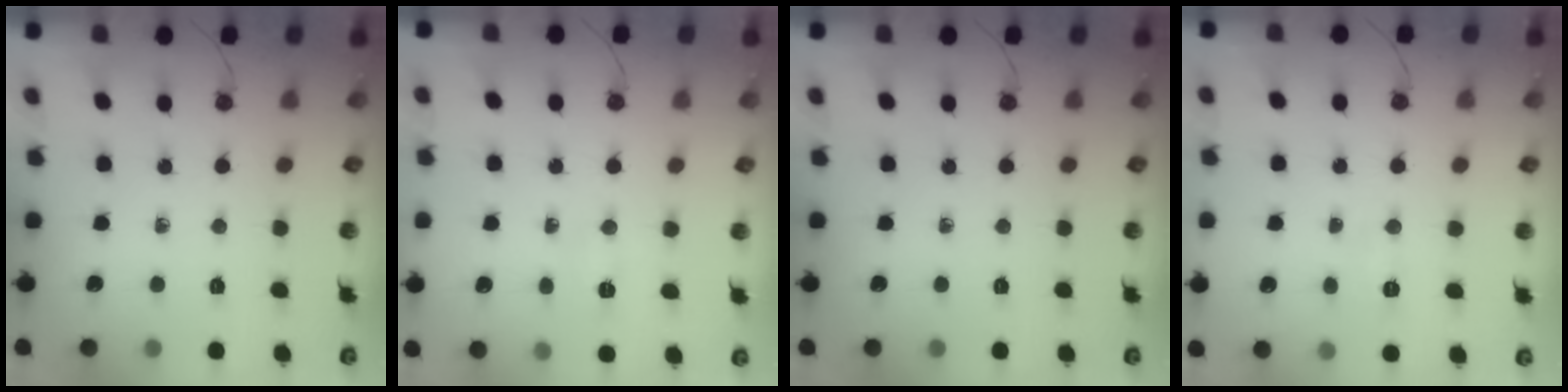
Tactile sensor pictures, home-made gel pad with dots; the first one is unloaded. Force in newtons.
{"total": 3.1, "press": 2.8, "slide": 1.3}
{"total": 0.0}
{"total": 4.4, "press": 4.3, "slide": 0.6}